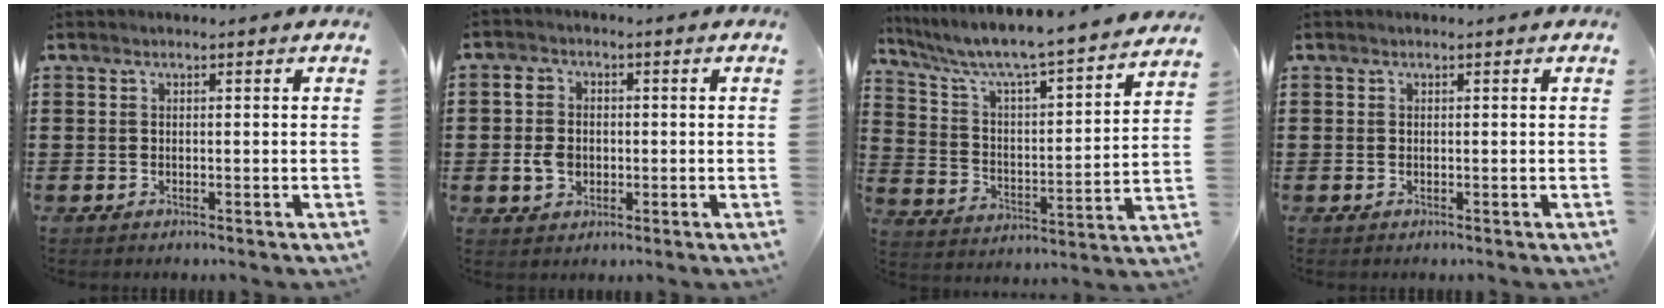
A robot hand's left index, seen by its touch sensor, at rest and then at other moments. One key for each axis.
{"total": 4.6, "fx": -0.6, "fy": 3.7, "fz": 2.7, "tx": -0.070, "ty": 0.005, "tz": -0.016}
{"total": 5.7, "fx": 5.2, "fy": -0.1, "fz": 2.3, "tx": -0.072, "ty": -0.052, "tz": 0.078}
{"total": 0.0}